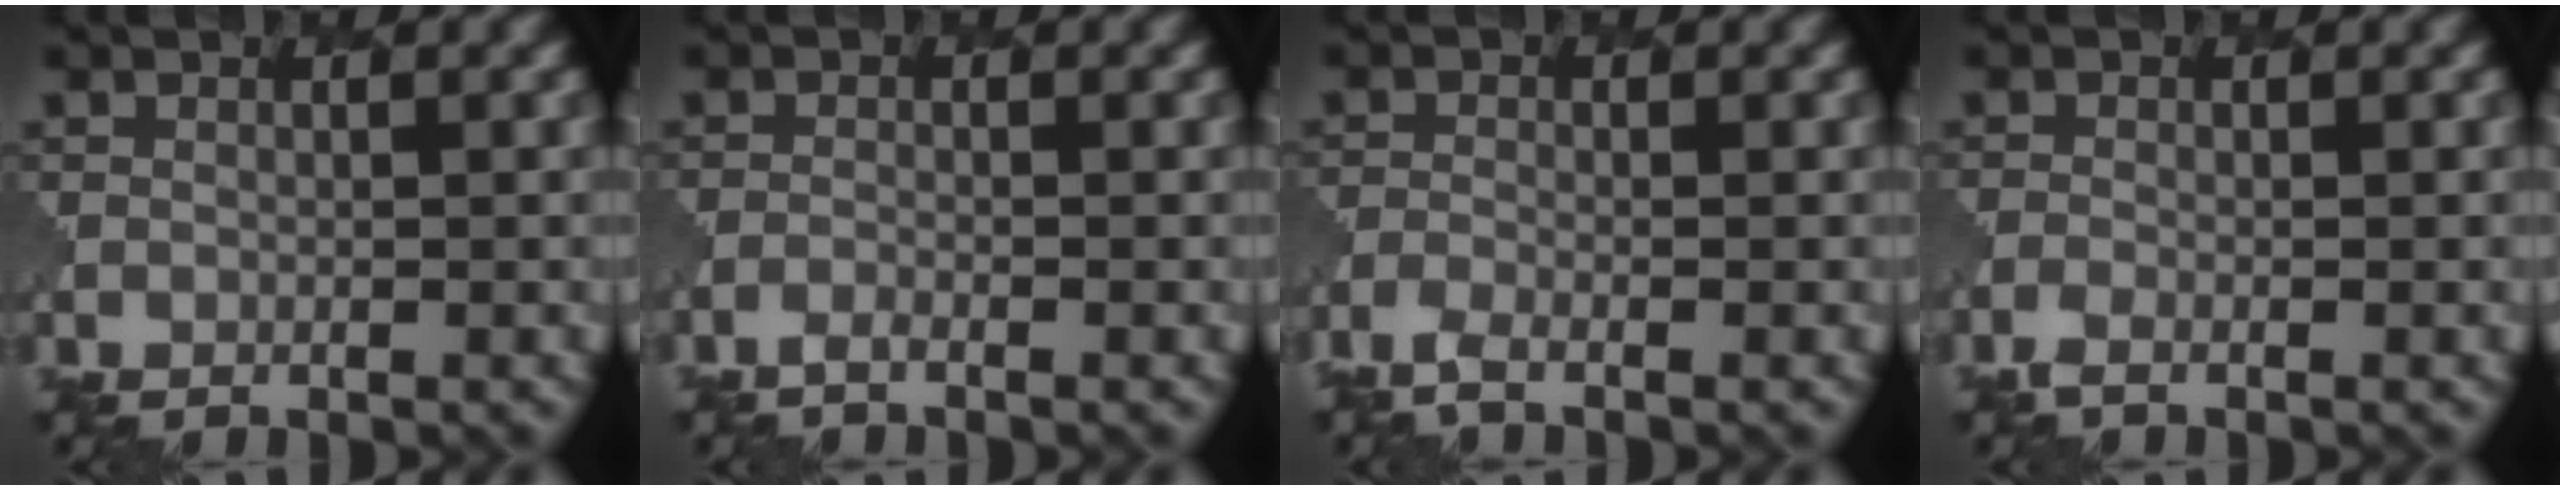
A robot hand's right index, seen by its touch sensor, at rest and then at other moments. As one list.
[{"total": 0.9, "force": [-0.8, 0.2, 0.4], "torque": [-0.004, -0.003, -0.024]}, {"total": 2.1, "force": [-1.7, 0.5, 1.2], "torque": [-0.025, -0.009, -0.044]}, {"total": 1.2, "force": [-0.9, 0.3, 0.6], "torque": [-0.011, -0.007, -0.027]}]